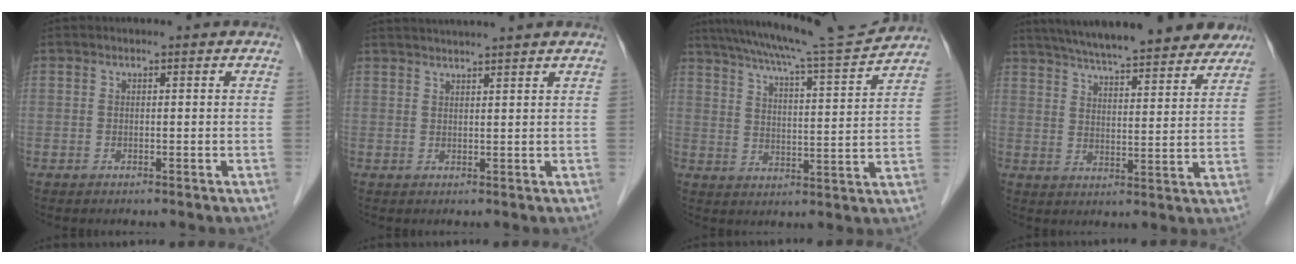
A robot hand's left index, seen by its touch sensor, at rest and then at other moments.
{"total": 8.2, "force": [7.4, -0.9, 3.4], "torque": [-0.050, 0.033, 0.096]}
{"total": 15.9, "force": [14.6, -1.2, 6.2], "torque": [-0.110, -0.018, 0.212]}
{"total": 24.6, "force": [21.4, 4.0, 11.4], "torque": [-0.184, 0.012, 0.284]}